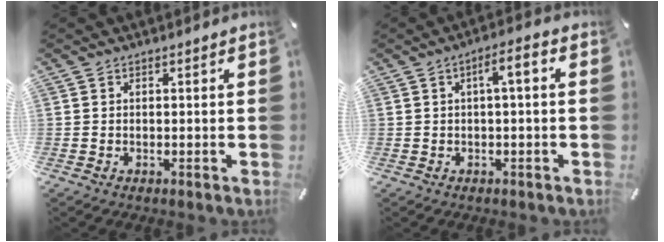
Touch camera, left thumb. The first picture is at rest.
{"total": 4.5, "force": [0.1, 0.9, 4.4], "torque": [-0.077, 0.007, -0.006]}